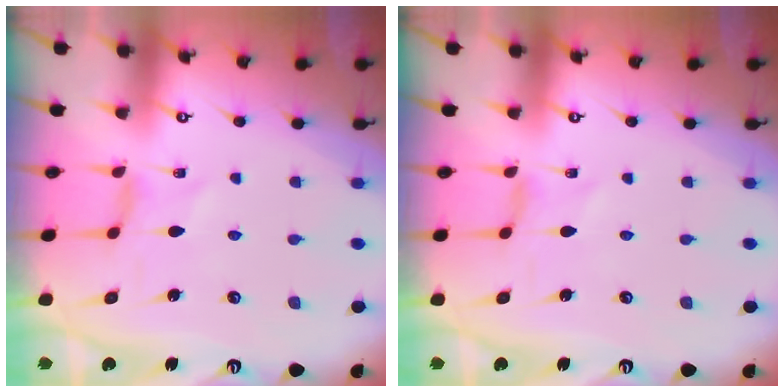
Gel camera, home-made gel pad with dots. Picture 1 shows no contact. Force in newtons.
{"total": 0.0}